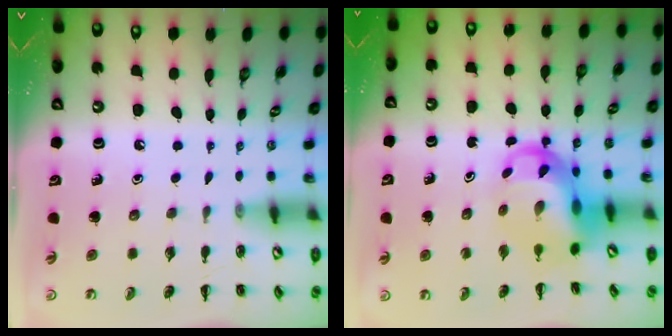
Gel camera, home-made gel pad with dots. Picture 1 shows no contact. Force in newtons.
{"total": 9.4, "press": 8.9, "slide": 2.9}